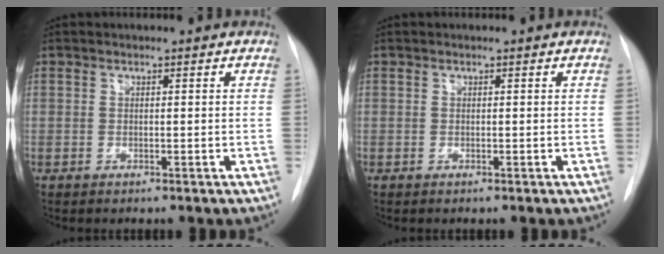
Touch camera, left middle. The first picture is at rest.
{"total": 0.0}